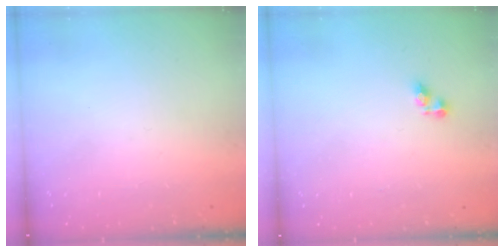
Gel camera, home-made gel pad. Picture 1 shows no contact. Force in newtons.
{"total": 4.6, "press": 4.6, "slide": 0.6}